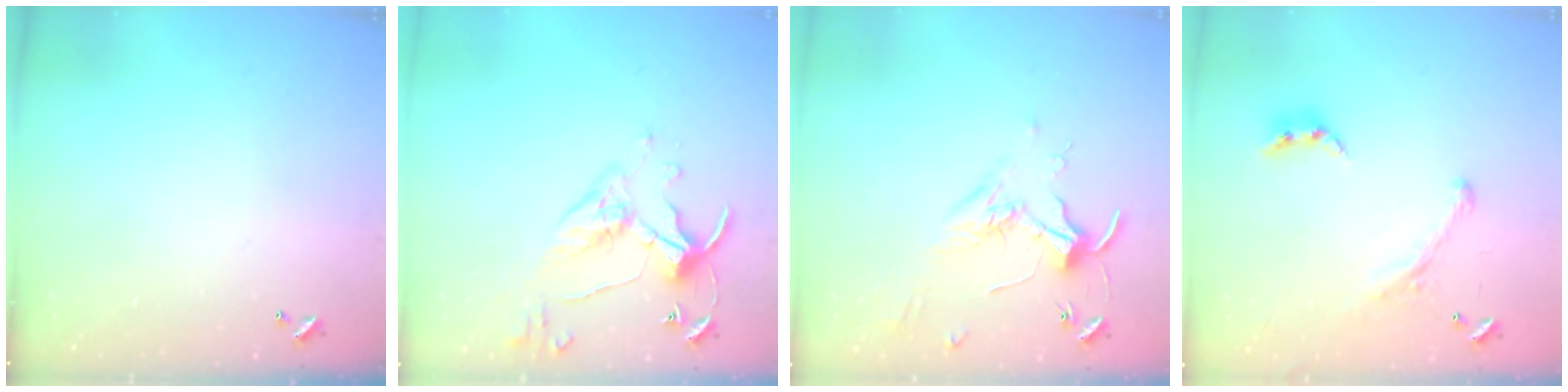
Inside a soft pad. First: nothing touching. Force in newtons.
{"total": 5.7, "press": 5.7, "slide": 0.7}
{"total": 1.6, "press": 1.6, "slide": 0.4}
{"total": 2.0, "press": 1.5, "slide": 1.2}